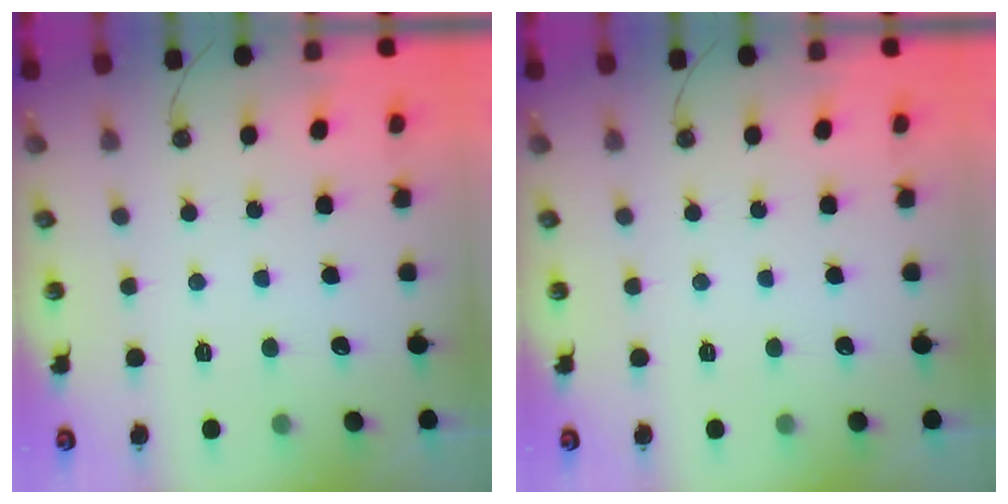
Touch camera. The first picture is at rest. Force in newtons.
{"total": 0.0}